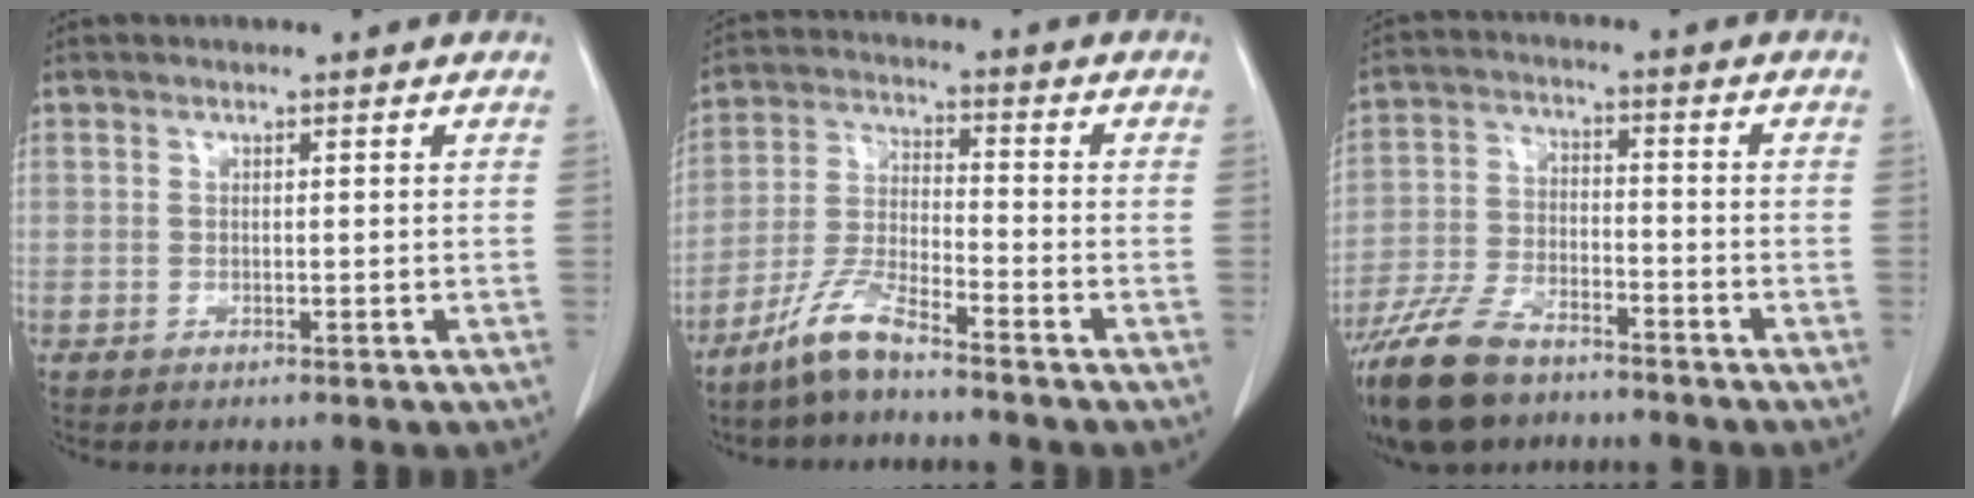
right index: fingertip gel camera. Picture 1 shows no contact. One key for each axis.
{"total": 7.4, "fx": -5.9, "fy": 0.7, "fz": 4.4, "tx": -0.104, "ty": -0.018, "tz": -0.122}
{"total": 11.6, "fx": -8.8, "fy": 4.5, "fz": 6.0, "tx": -0.129, "ty": -0.021, "tz": -0.162}